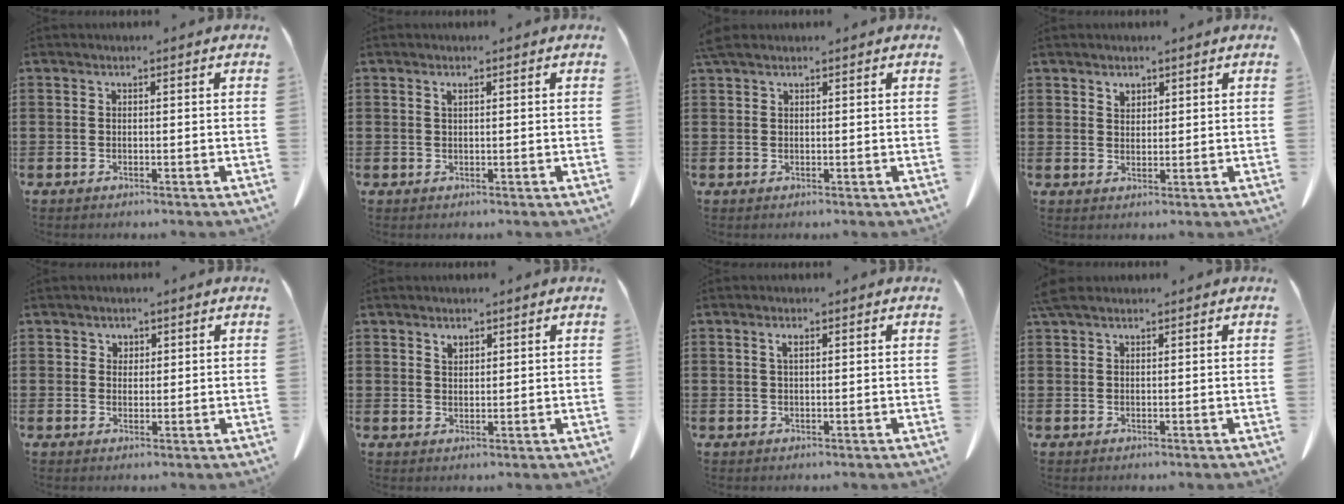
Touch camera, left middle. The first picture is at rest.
{"total": 0.7, "force": [0.4, 0.2, 0.6], "torque": [-0.013, 0.002, 0.007]}
{"total": 1.4, "force": [1.1, 0.3, 0.7], "torque": [-0.019, 0.001, 0.022]}
{"total": 1.7, "force": [1.4, 0.8, 0.4], "torque": [-0.002, -0.003, 0.026]}
{"total": 1.5, "force": [1.1, 1.0, 0.1], "torque": [0.002, -0.001, 0.021]}
{"total": 1.5, "force": [1.3, 0.7, 0.5], "torque": [-0.005, -0.003, 0.023]}
{"total": 1.4, "force": [0.6, 0.4, 1.3], "torque": [-0.026, 0.003, 0.009]}
{"total": 1.9, "force": [1.5, 0.5, 1.0], "torque": [-0.026, 0.003, 0.028]}